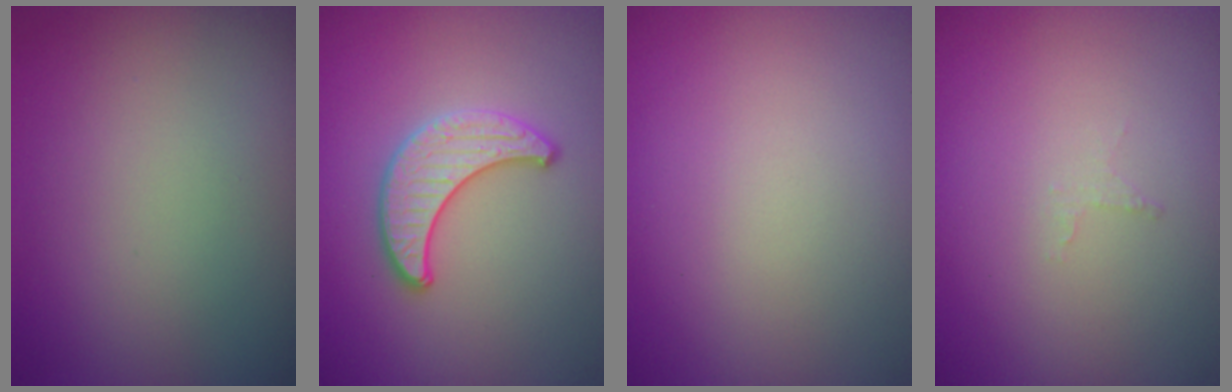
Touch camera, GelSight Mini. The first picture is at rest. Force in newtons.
{"total": 2.7, "press": 2.7, "slide": 0.1}
{"total": 0.0}
{"total": 0.7, "press": 0.6, "slide": 0.2}